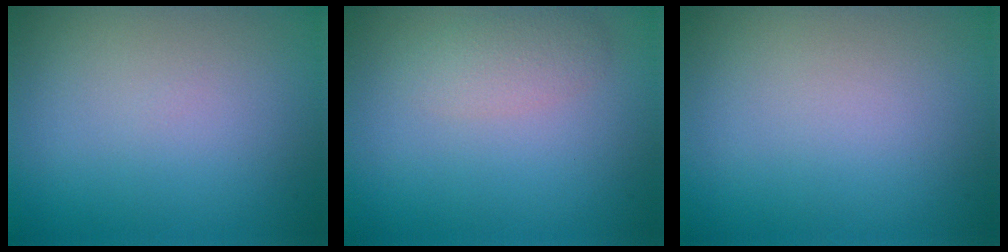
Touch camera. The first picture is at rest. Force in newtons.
{"total": 1.7, "press": 1.7, "slide": 0.1}
{"total": 0.0}